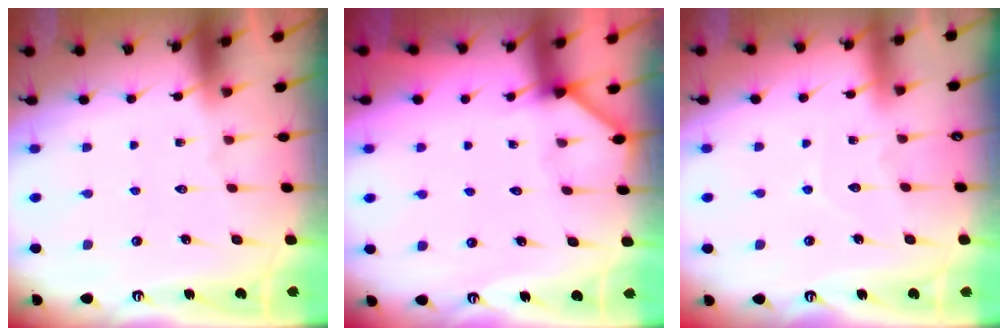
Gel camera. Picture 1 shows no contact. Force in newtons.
{"total": 2.0, "press": 2.0, "slide": 0.2}
{"total": 4.3, "press": 4.3, "slide": 0.4}